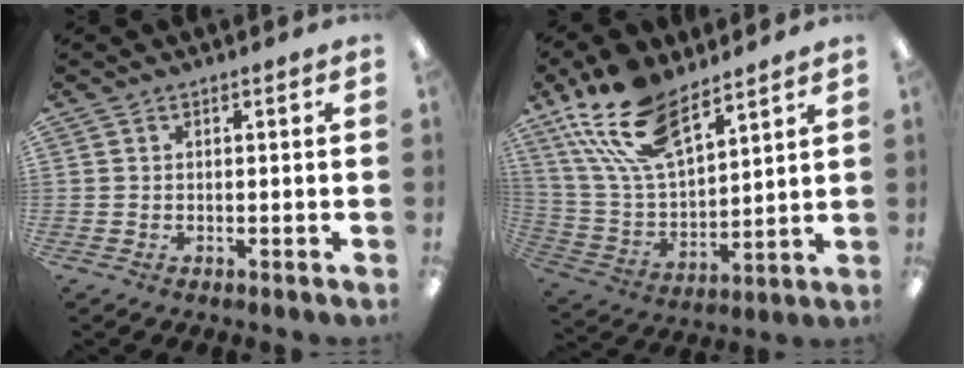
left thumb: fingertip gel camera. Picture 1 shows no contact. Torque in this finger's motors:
{"motor_torque": [0.48, 0.01, 1.46, -1.31, 0.50]}